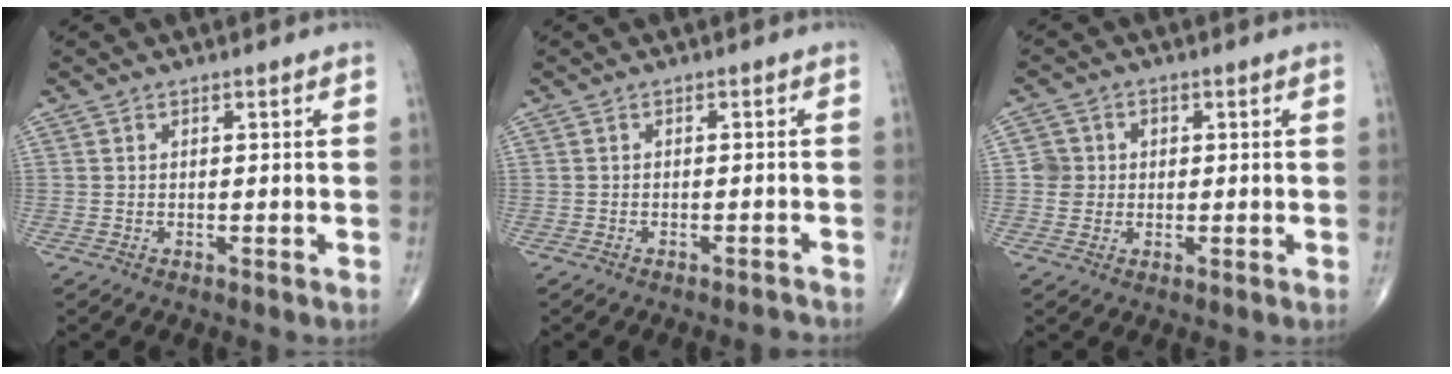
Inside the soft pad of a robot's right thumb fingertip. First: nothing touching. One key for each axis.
{"total": 1.5, "fx": -1.5, "fy": 0.0, "fz": 0.3, "tx": -0.012, "ty": 0.013, "tz": -0.017}
{"total": 3.6, "fx": 0.3, "fy": 3.5, "fz": 0.6, "tx": 0.017, "ty": 0.007, "tz": 0.001}